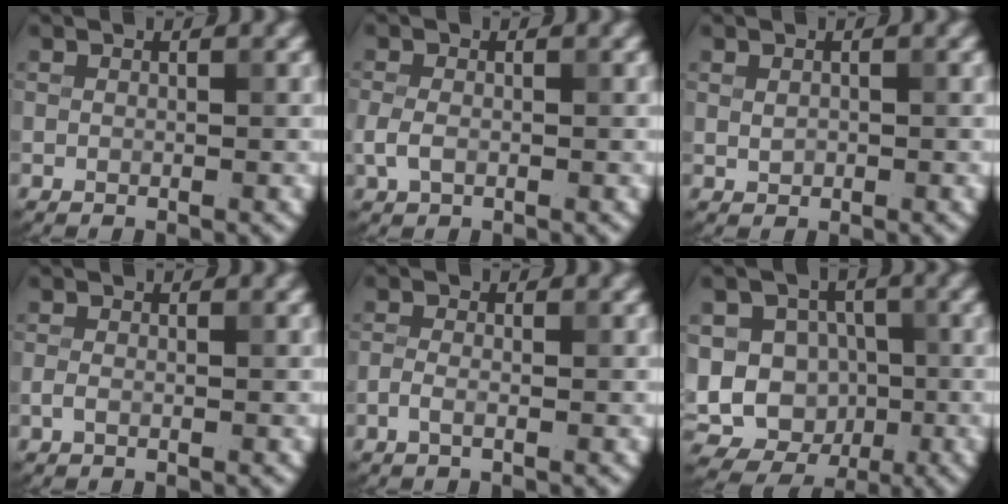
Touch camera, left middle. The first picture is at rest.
{"total": 1.7, "force": [-0.4, 1.1, 1.2], "torque": [-0.030, 0.001, -0.012]}
{"total": 0.7, "force": [0.1, 0.5, 0.4], "torque": [-0.008, -0.001, 0.002]}
{"total": 0.7, "force": [-0.3, 0.3, 0.6], "torque": [-0.016, -0.001, -0.008]}
{"total": 1.1, "force": [-0.5, 0.3, 0.8], "torque": [-0.022, 0.000, -0.015]}
{"total": 13.9, "force": [-1.5, 12.8, 5.4], "torque": [-0.128, 0.016, -0.036]}